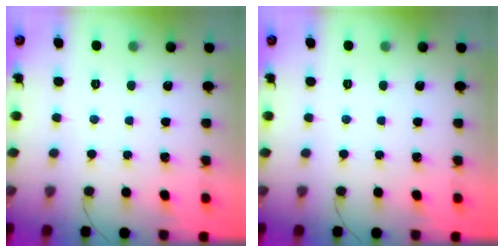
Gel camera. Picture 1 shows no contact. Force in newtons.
{"total": 0.0}